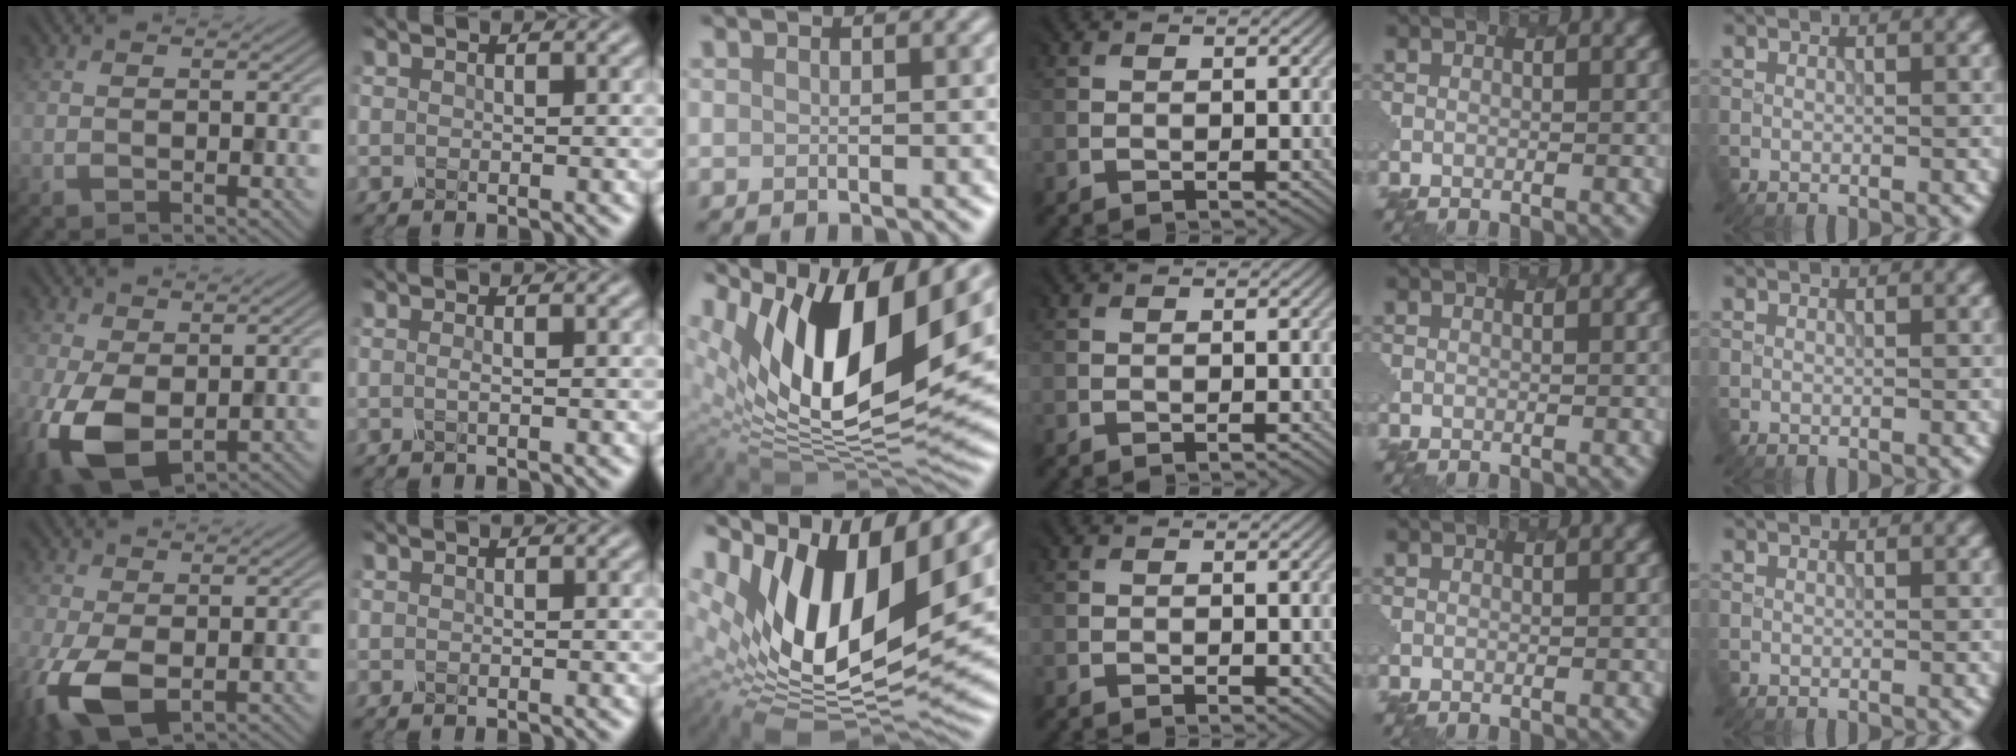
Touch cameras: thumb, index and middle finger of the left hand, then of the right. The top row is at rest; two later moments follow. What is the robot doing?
{"motion": "dispense", "object": "pipette"}